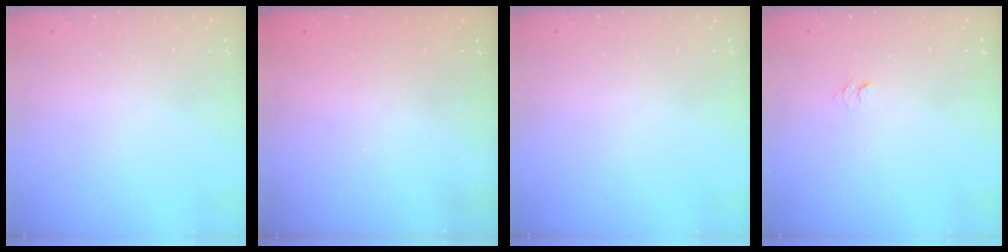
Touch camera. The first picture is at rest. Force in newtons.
{"total": 2.3, "press": 2.2, "slide": 0.7}
{"total": 0.0}
{"total": 4.0, "press": 4.0, "slide": 0.3}